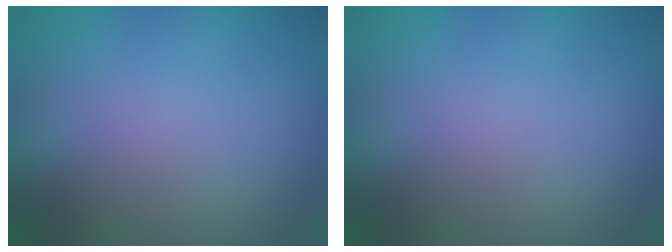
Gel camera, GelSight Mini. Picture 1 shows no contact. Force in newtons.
{"total": 0.0}